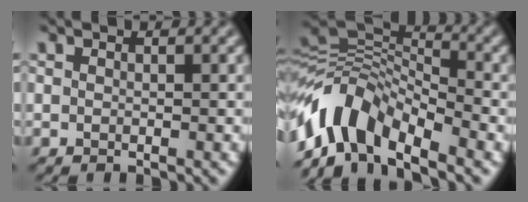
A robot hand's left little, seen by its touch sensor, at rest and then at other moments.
{"total": 8.5, "force": [-5.1, 3.9, 5.5], "torque": [-0.094, 0.014, -0.112]}